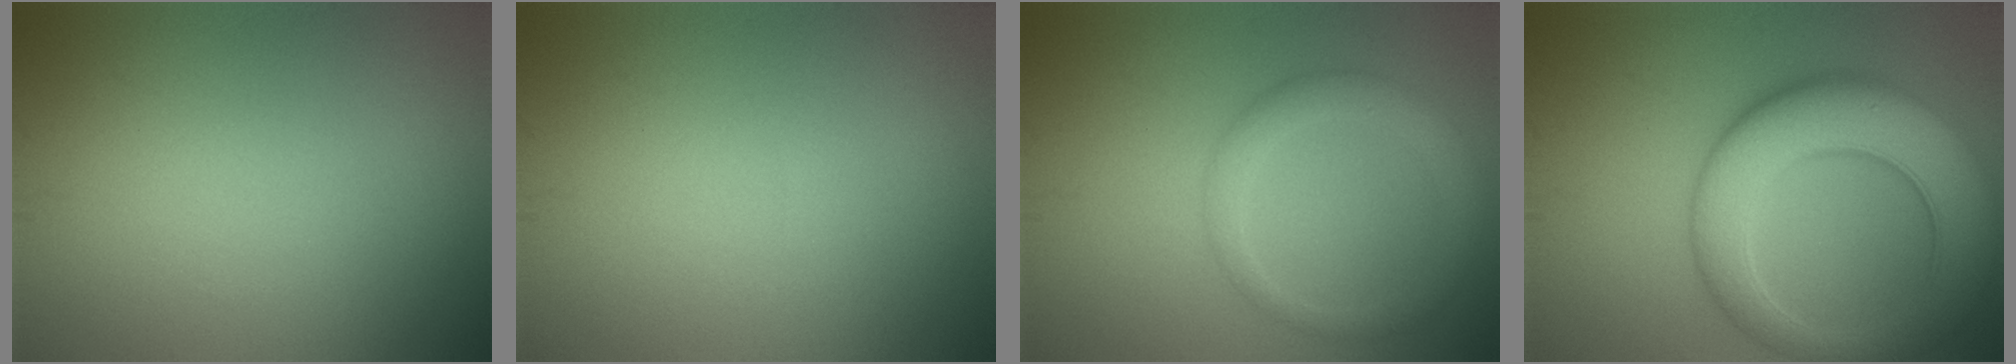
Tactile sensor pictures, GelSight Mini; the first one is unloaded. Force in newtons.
{"total": 0.0}
{"total": 3.1, "press": 3.1, "slide": 0.2}
{"total": 9.2, "press": 9.2, "slide": 0.6}